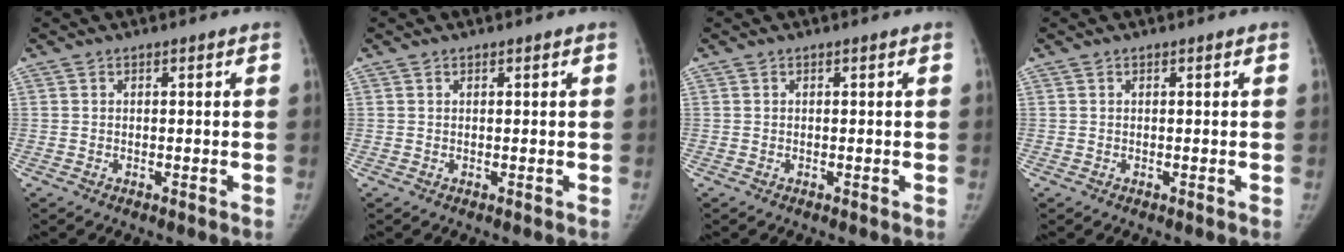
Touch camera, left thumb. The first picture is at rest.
{"total": 0.0}
{"total": 0.0}
{"total": 0.0}